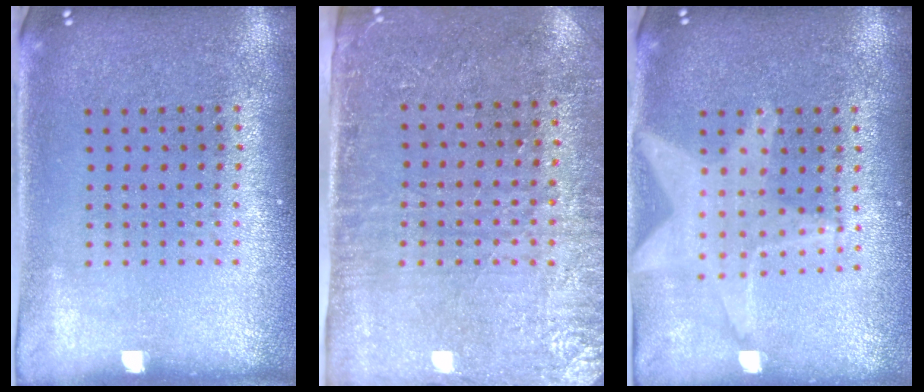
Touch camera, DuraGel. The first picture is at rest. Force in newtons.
{"total": 3.0, "press": 2.6, "slide": 1.4}
{"total": 1.8, "press": 1.6, "slide": 0.9}